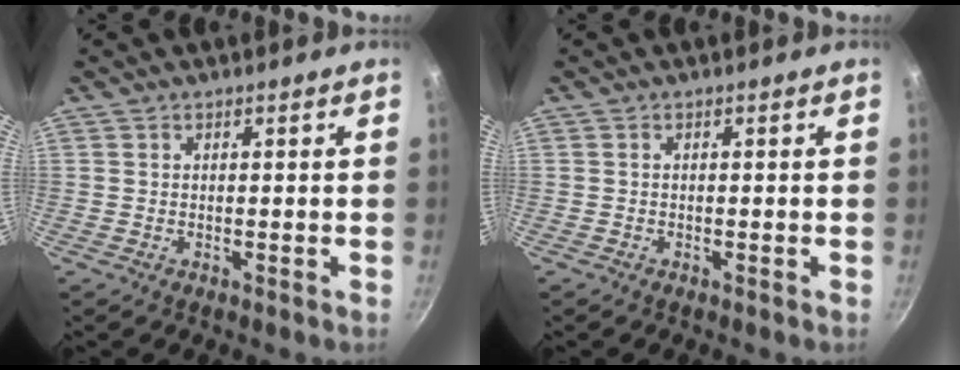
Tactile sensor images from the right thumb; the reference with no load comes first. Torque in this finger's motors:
{"motor_torque": [0.01, 0.39, 0.01, 0.19, 0.00]}